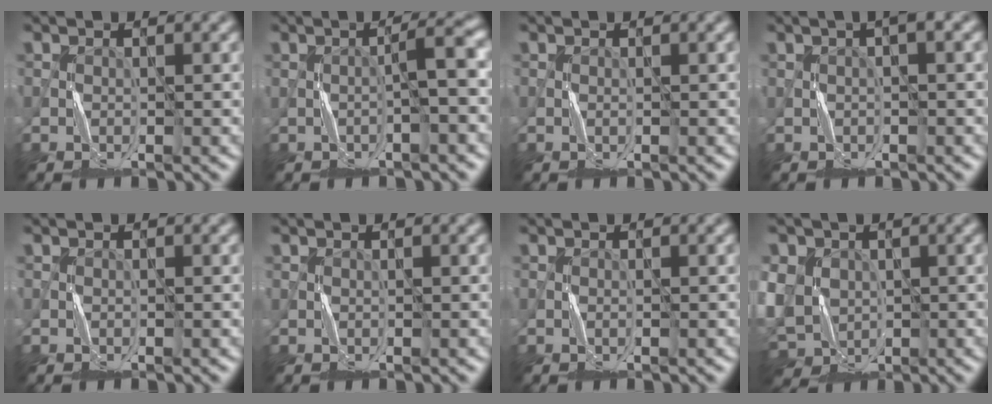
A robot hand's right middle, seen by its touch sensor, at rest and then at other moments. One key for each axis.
{"total": 2.7, "fx": -0.3, "fy": 0.1, "fz": 2.7, "tx": -0.042, "ty": 0.014, "tz": -0.008}
{"total": 0.0}
{"total": 2.1, "fx": 0.6, "fy": 0.3, "fz": 2.0, "tx": -0.033, "ty": 0.008, "tz": 0.008}
{"total": 0.0}
{"total": 0.0}
{"total": 0.0}
{"total": 7.2, "fx": 0.4, "fy": 6.0, "fz": 4.0, "tx": -0.104, "ty": 0.001, "tz": 0.000}